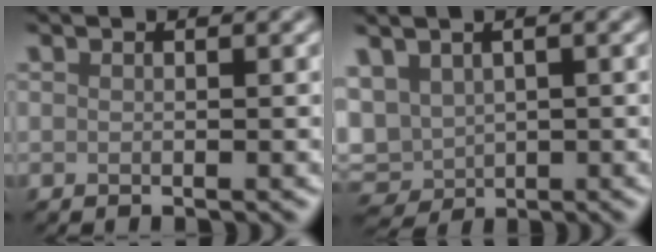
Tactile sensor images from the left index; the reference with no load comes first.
{"total": 4.1, "force": [0.1, 3.0, 2.9], "torque": [-0.059, -0.003, 0.009]}